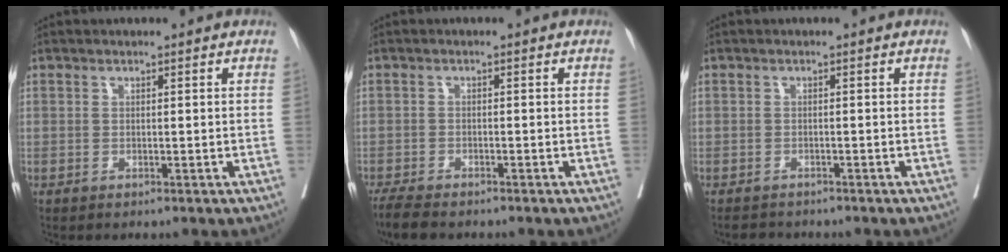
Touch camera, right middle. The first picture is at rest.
{"total": 4.6, "force": [-3.9, 0.9, 2.1], "torque": [-0.038, -0.012, -0.066]}
{"total": 2.4, "force": [-2.2, 1.0, 0.2], "torque": [-0.003, -0.004, -0.035]}